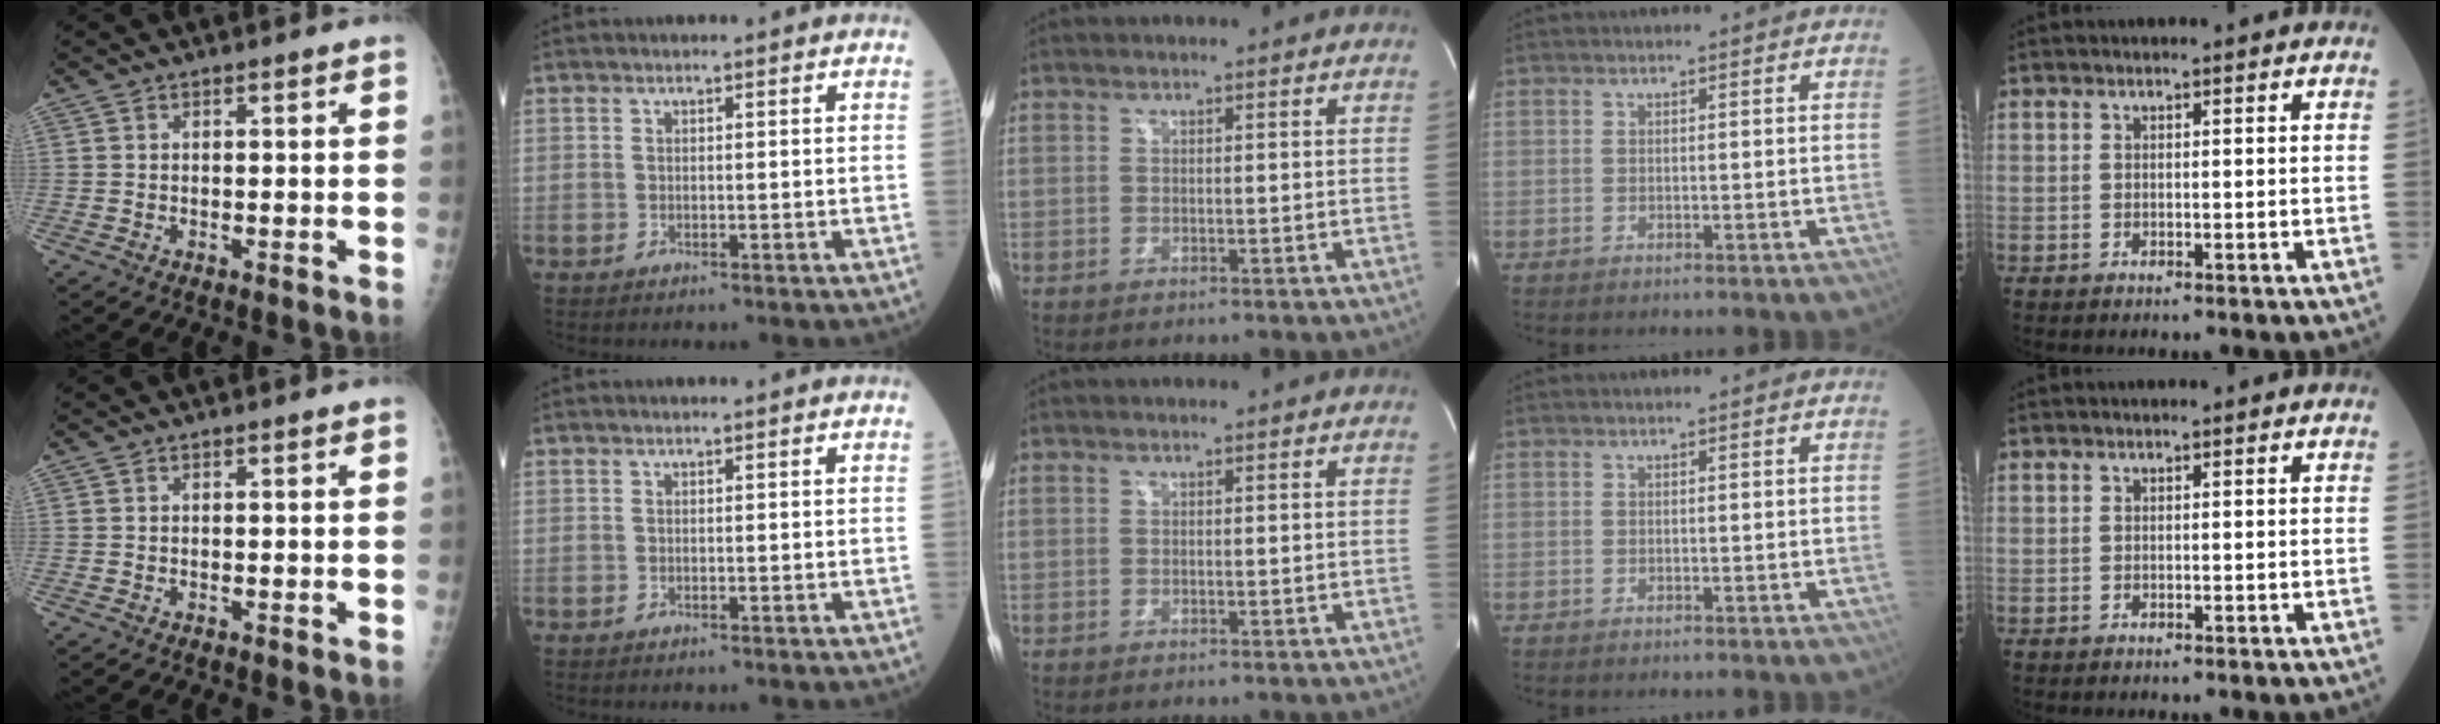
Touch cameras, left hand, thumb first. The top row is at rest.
{}